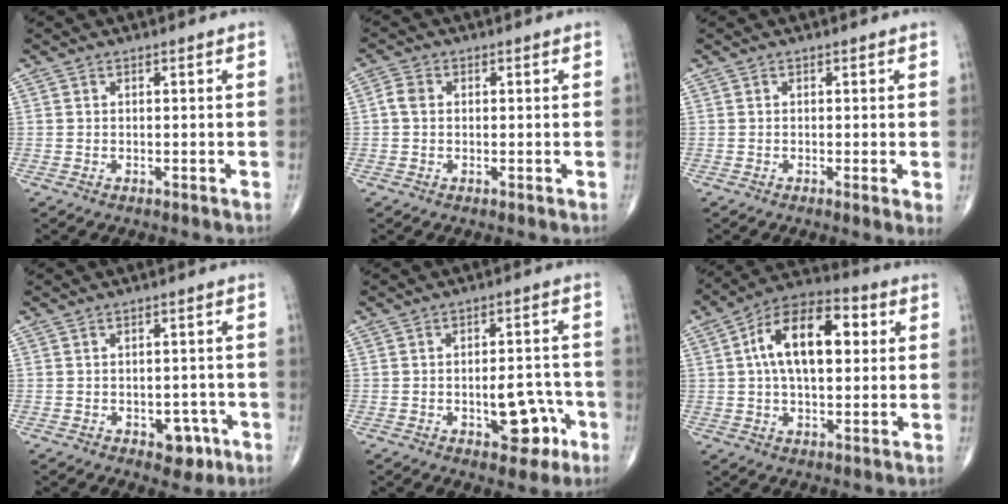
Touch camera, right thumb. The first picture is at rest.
{"total": 2.5, "force": [0.1, 2.0, 1.5], "torque": [-0.029, 0.008, -0.003]}
{"total": 1.9, "force": [-0.1, 0.2, 1.9], "torque": [-0.036, -0.008, -0.006]}
{"total": 4.5, "force": [-2.0, 2.9, 2.7], "torque": [-0.011, 0.011, -0.021]}
{"total": 8.6, "force": [-3.1, 4.5, 6.6], "torque": [-0.061, 0.029, -0.033]}
{"total": 15.8, "force": [3.0, 8.4, 13.1], "torque": [-0.202, 0.022, 0.041]}